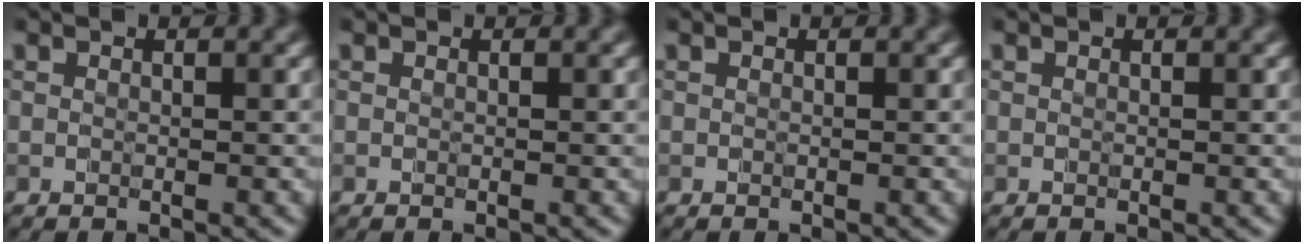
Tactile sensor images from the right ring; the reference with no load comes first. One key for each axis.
{"total": 0.0}
{"total": 0.0}
{"total": 0.0}